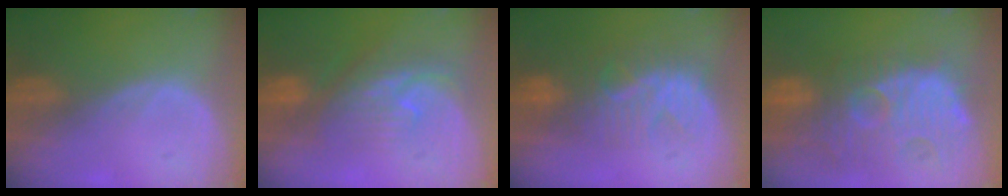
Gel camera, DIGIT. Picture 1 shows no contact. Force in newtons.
{"total": 7.9, "press": 7.5, "slide": 2.5}
{"total": 8.4, "press": 8.0, "slide": 2.4}
{"total": 13.8, "press": 12.3, "slide": 6.4}